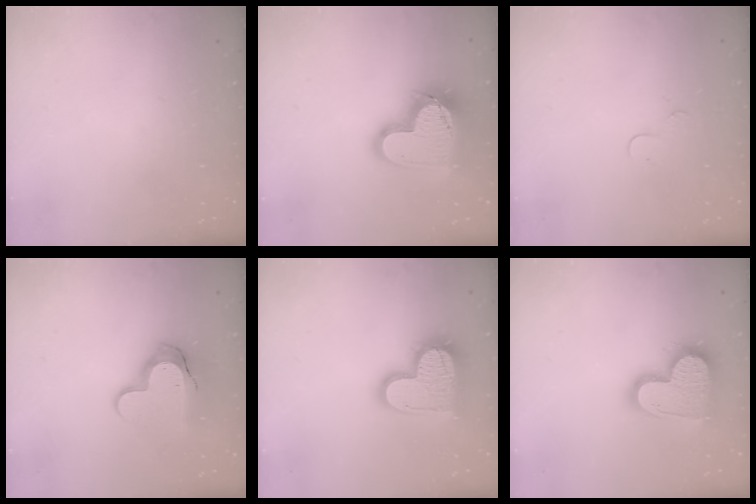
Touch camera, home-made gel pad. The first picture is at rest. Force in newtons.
{"total": 19.7, "press": 19.7, "slide": 1.3}
{"total": 3.4, "press": 3.4, "slide": 0.3}
{"total": 12.2, "press": 12.1, "slide": 0.8}
{"total": 17.6, "press": 17.5, "slide": 1.5}
{"total": 18.6, "press": 18.5, "slide": 1.7}